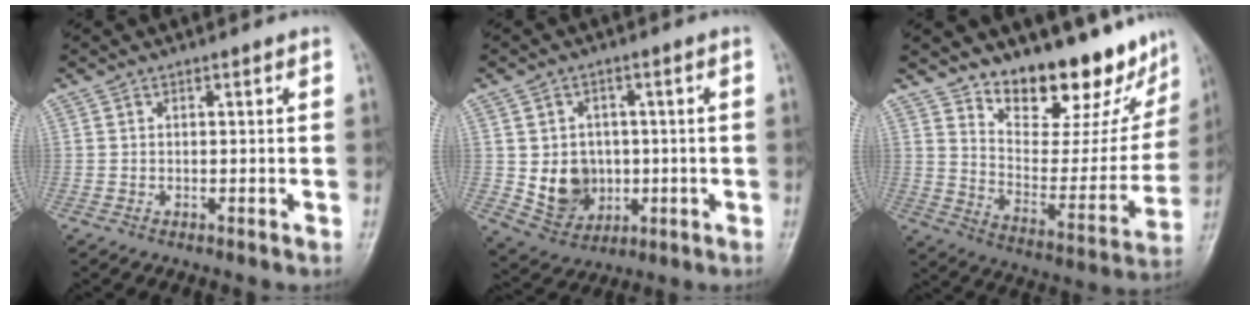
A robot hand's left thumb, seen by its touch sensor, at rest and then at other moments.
{"total": 8.9, "force": [-0.4, 7.7, 4.5], "torque": [-0.038, -0.001, 0.009]}
{"total": 19.7, "force": [15.9, 7.2, 9.2], "torque": [-0.076, -0.116, 0.234]}